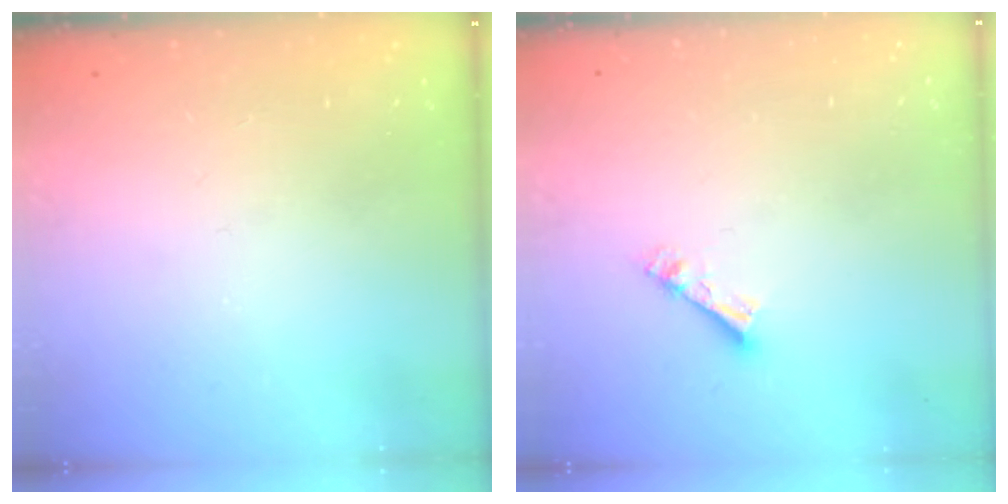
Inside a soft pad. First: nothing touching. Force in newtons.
{"total": 4.4, "press": 4.4, "slide": 0.2}